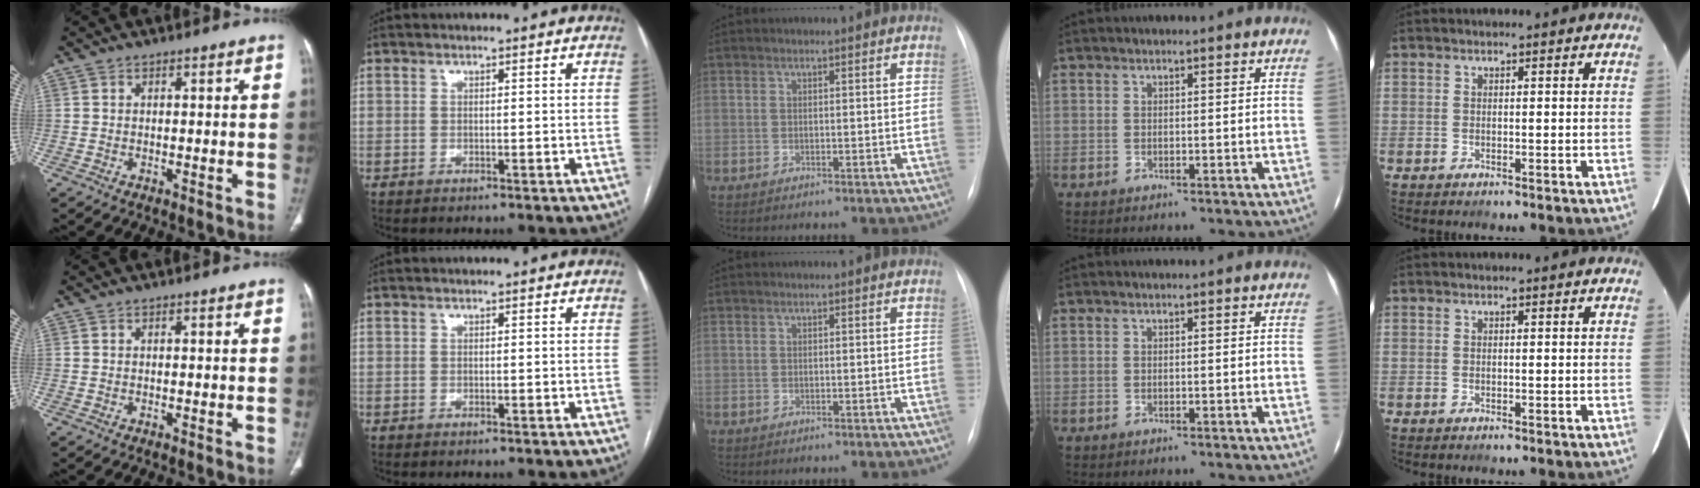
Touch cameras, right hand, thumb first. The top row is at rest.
{}